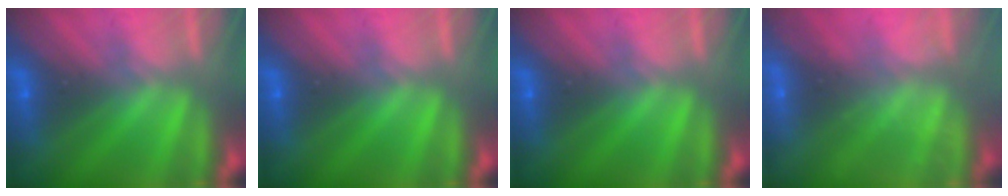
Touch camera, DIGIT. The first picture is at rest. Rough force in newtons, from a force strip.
{"total": 0.0}
{"total": 0.0}
{"total": 2.3}